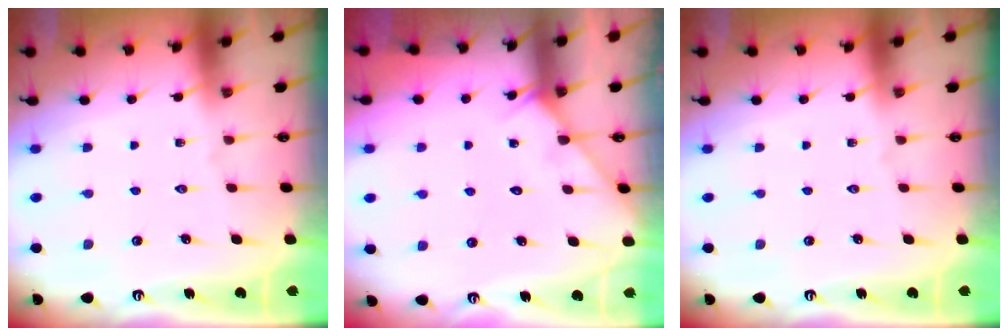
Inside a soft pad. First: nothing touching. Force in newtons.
{"total": 3.8, "press": 3.8, "slide": 0.4}
{"total": 0.0}